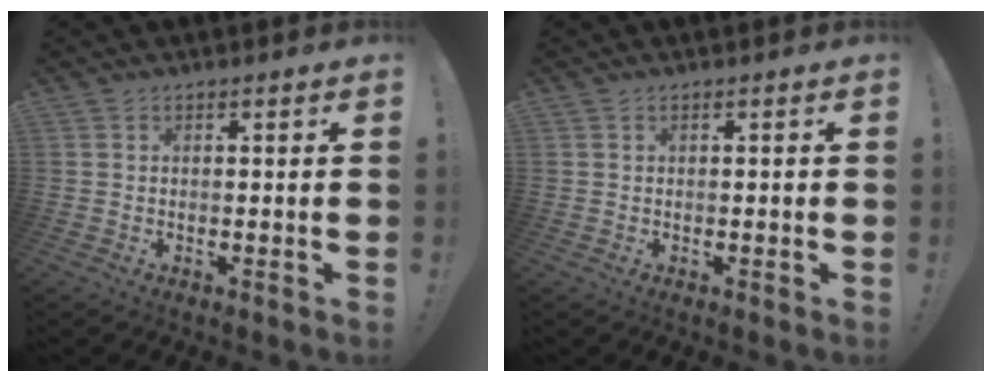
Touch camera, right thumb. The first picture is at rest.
{"total": 0.0}